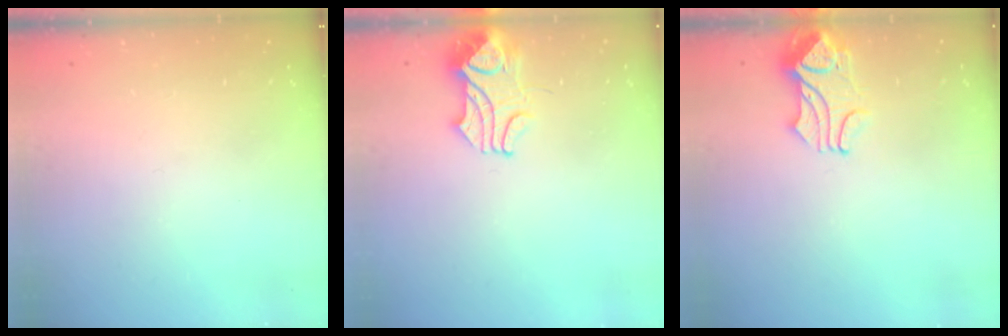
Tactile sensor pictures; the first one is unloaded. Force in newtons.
{"total": 3.6, "press": 3.6, "slide": 0.5}
{"total": 2.2, "press": 2.1, "slide": 0.5}